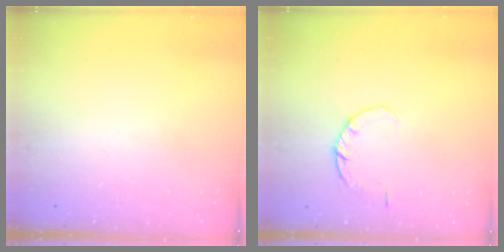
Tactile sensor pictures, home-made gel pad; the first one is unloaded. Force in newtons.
{"total": 2.9, "press": 2.8, "slide": 0.4}